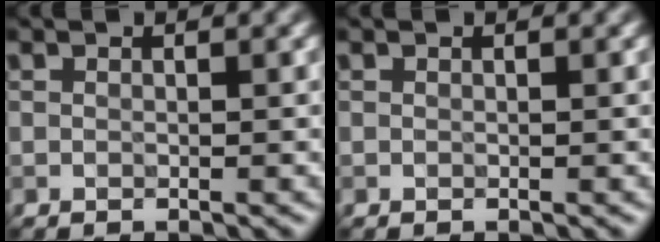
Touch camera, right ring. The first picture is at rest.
{"total": 0.0}